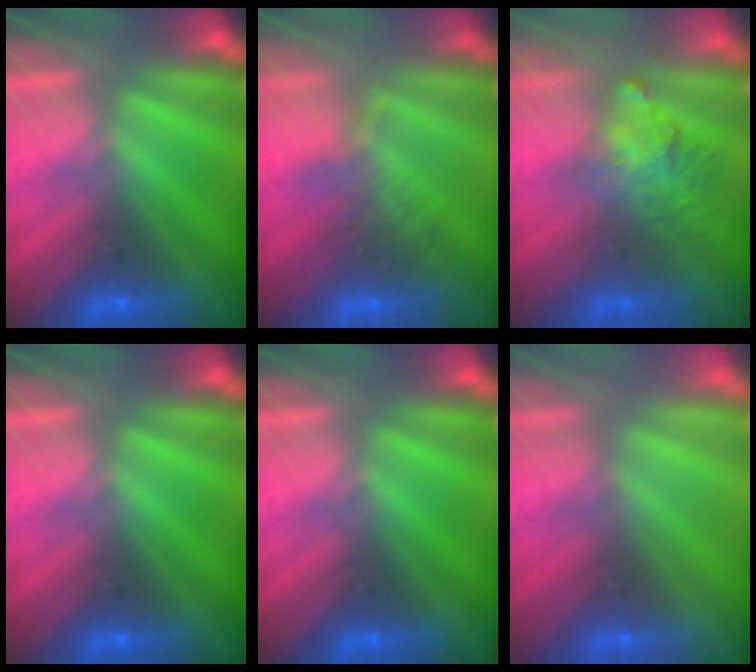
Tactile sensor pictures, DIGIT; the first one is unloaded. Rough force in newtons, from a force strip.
{"total": 2.4}
{"total": 3.5}
{"total": 0.0}
{"total": 0.0}
{"total": 3.0}